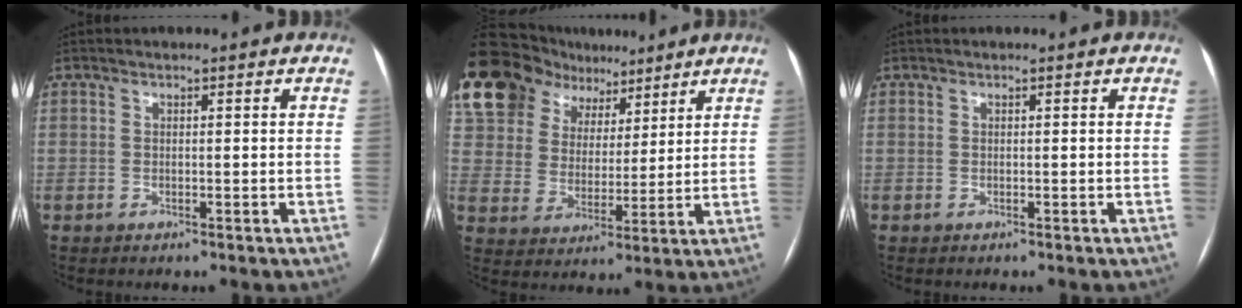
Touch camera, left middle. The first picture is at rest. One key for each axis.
{"total": 24.8, "fx": 16.7, "fy": 15.2, "fz": 10.3, "tx": -0.274, "ty": 0.081, "tz": 0.305}
{"total": 0.0}